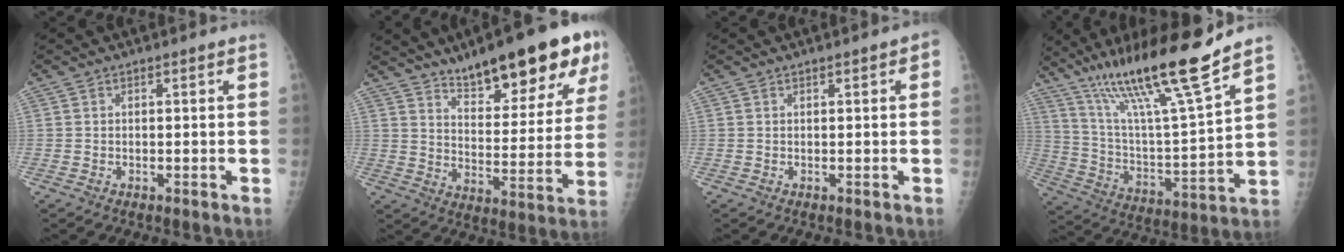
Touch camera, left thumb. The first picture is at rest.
{"total": 21.7, "force": [13.8, 6.1, 15.6], "torque": [-0.189, -0.057, 0.209]}
{"total": 1.8, "force": [0.6, 0.6, 1.6], "torque": [-0.019, 0.003, 0.006]}
{"total": 20.8, "force": [15.1, 1.0, 14.2], "torque": [-0.229, -0.070, 0.272]}